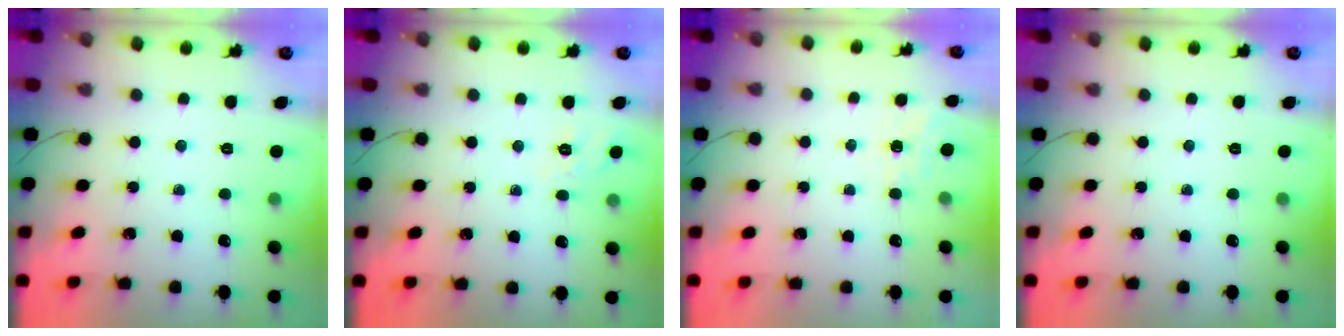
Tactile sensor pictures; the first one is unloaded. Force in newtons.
{"total": 1.7, "press": 0.5, "slide": 1.6}
{"total": 4.6, "press": 4.4, "slide": 1.5}
{"total": 0.0}